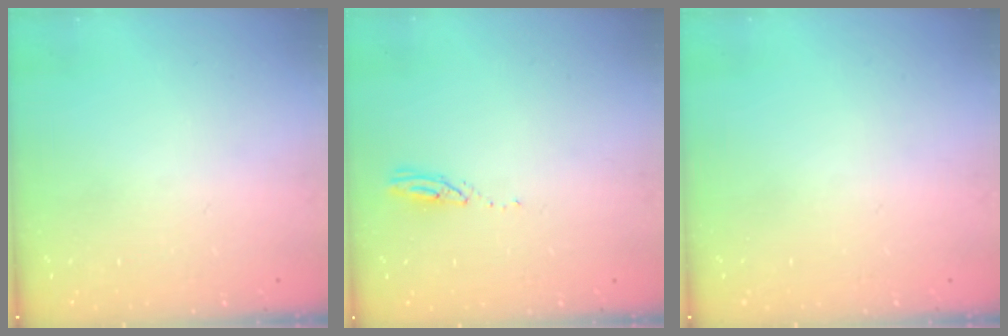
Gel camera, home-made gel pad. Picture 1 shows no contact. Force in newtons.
{"total": 3.0, "press": 3.0, "slide": 0.2}
{"total": 0.0}